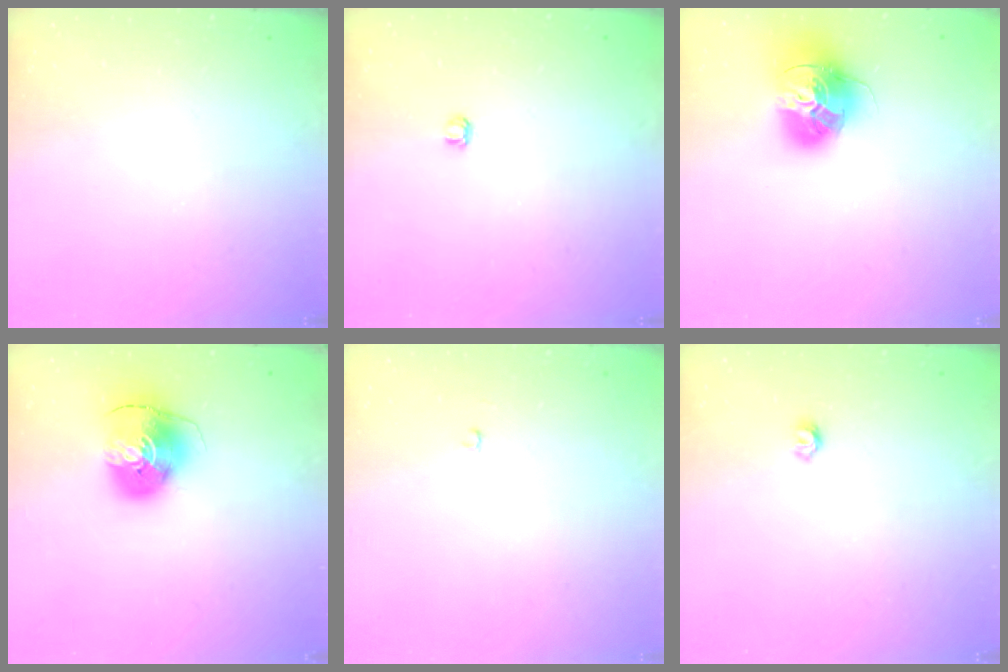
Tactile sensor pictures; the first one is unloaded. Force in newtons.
{"total": 2.8, "press": 2.8, "slide": 0.3}
{"total": 17.1, "press": 17.0, "slide": 1.9}
{"total": 9.4, "press": 9.2, "slide": 1.5}
{"total": 2.1, "press": 2.1, "slide": 0.2}
{"total": 3.5, "press": 3.5, "slide": 0.3}